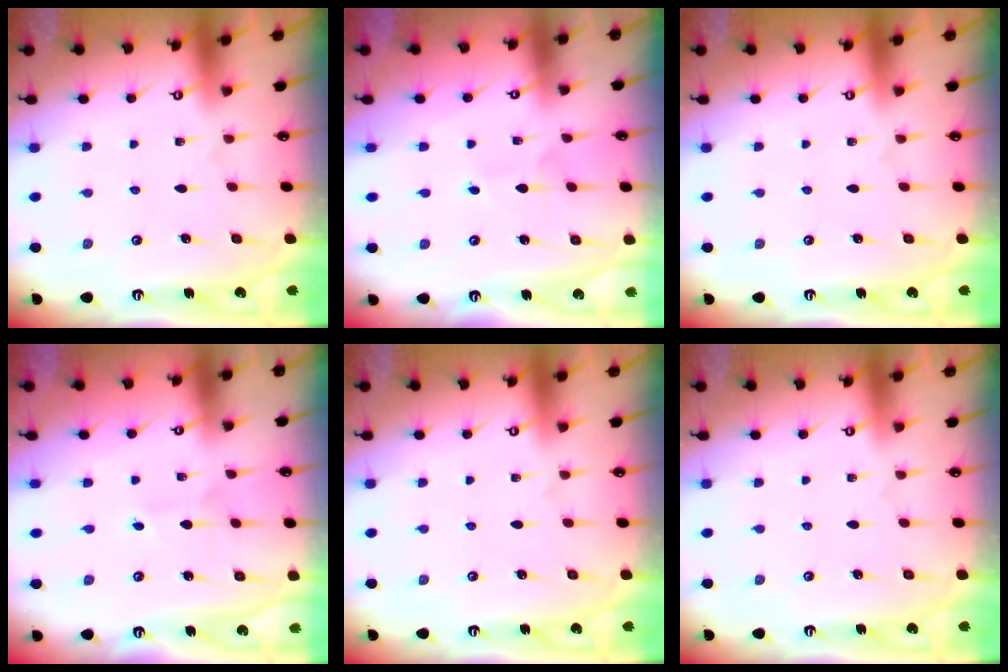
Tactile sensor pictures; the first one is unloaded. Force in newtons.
{"total": 2.7, "press": 2.7, "slide": 0.3}
{"total": 0.0}
{"total": 1.6, "press": 1.5, "slide": 0.1}
{"total": 0.0}
{"total": 0.0}